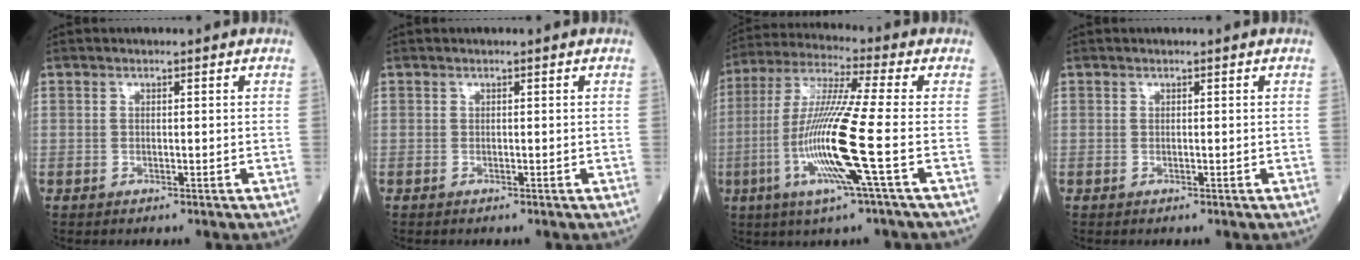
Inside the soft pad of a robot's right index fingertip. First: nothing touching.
{"total": 0.0}
{"total": 14.5, "force": [-3.9, -1.1, 14.0], "torque": [-0.287, -0.015, -0.087]}
{"total": 0.0}